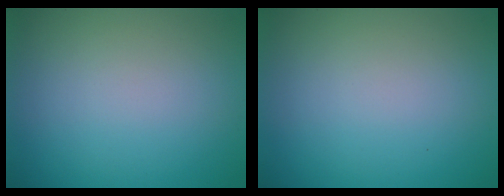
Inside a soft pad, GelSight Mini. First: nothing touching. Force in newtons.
{"total": 0.0}